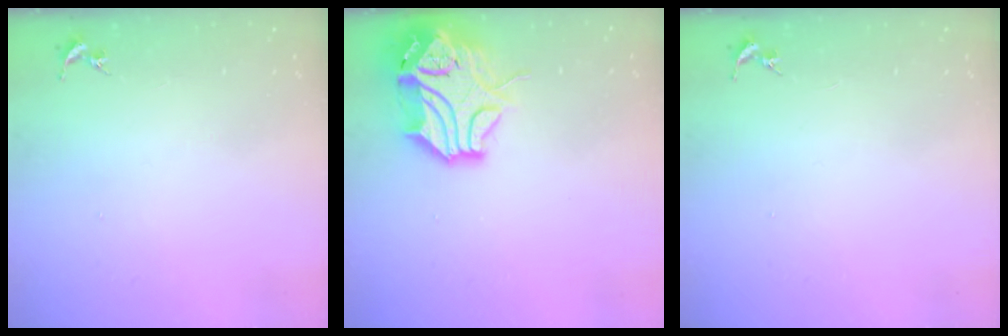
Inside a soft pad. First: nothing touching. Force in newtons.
{"total": 15.5, "press": 15.3, "slide": 2.3}
{"total": 0.0}